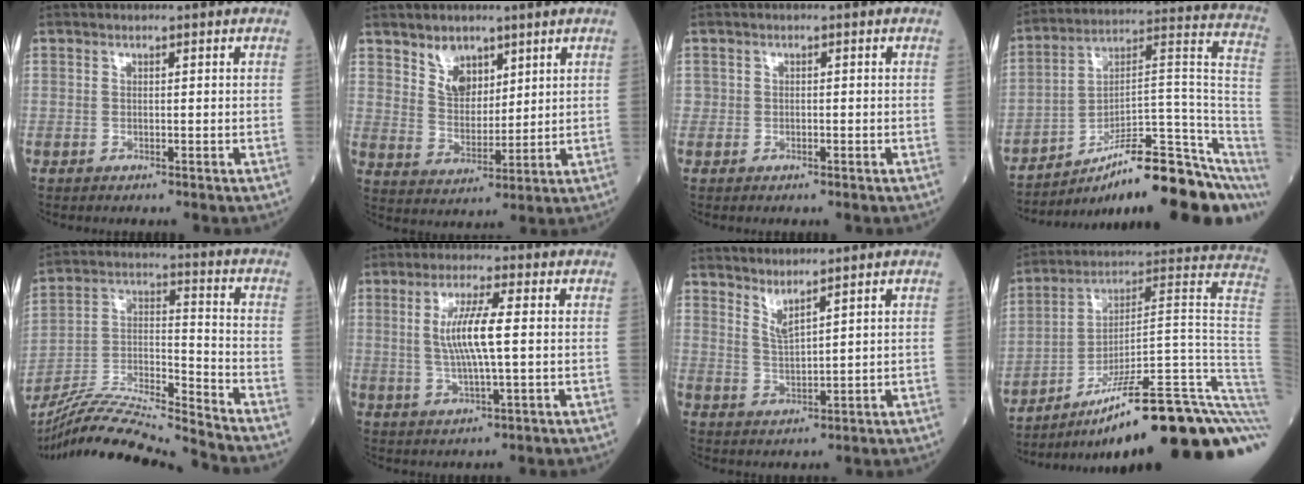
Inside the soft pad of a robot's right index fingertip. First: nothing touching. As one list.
[{"total": 5.9, "force": [3.8, 3.6, 2.7], "torque": [-0.051, 0.001, 0.078]}, {"total": 0.8, "force": [-0.2, 0.7, 0.3], "torque": [-0.004, 0.003, -0.003]}, {"total": 22.0, "force": [-14.4, 3.8, 16.2], "torque": [-0.137, 0.059, -0.212]}, {"total": 17.7, "force": [-16.6, -1.4, 5.8], "torque": [-0.102, 0.006, -0.297]}, {"total": 7.7, "force": [0.8, 0.6, 7.6], "torque": [-0.153, 0.001, 0.014]}, {"total": 3.1, "force": [2.5, -0.3, 1.7], "torque": [-0.038, -0.017, 0.056]}, {"total": 30.0, "force": [-20.3, 0.8, 22.1], "torque": [-0.187, 0.015, -0.302]}]